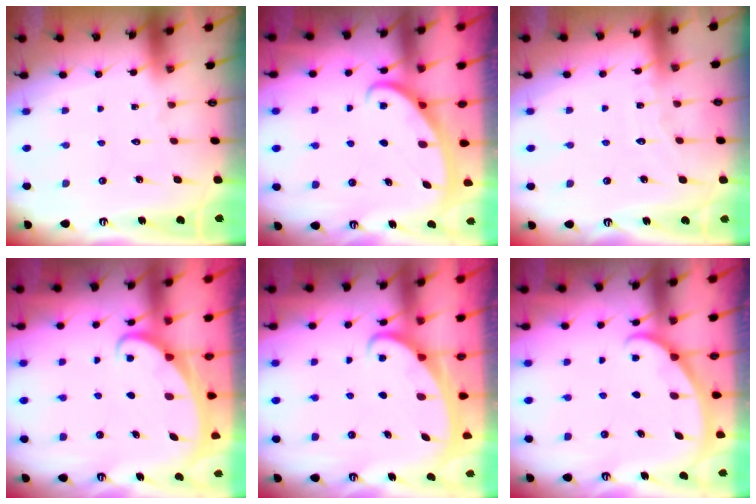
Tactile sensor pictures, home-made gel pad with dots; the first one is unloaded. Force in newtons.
{"total": 2.7, "press": 2.7, "slide": 0.3}
{"total": 5.5, "press": 5.4, "slide": 0.6}
{"total": 2.4, "press": 2.4, "slide": 0.3}
{"total": 2.1, "press": 2.1, "slide": 0.3}
{"total": 1.2, "press": 1.2, "slide": 0.2}